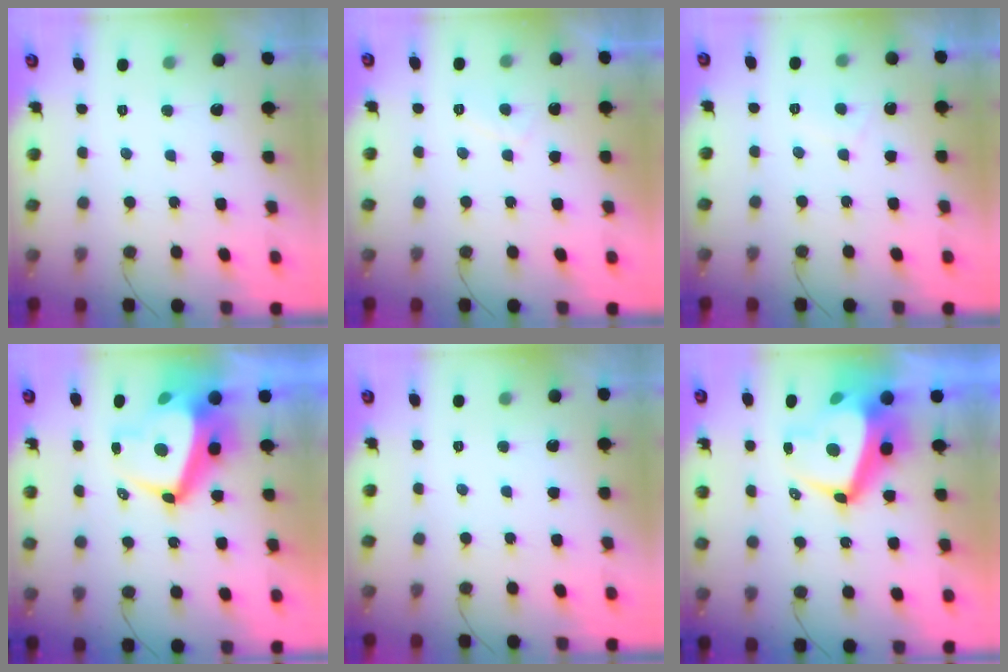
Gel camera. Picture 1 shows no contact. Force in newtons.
{"total": 1.9, "press": 1.7, "slide": 0.8}
{"total": 2.6, "press": 2.5, "slide": 0.6}
{"total": 12.1, "press": 12.0, "slide": 1.6}
{"total": 0.0}
{"total": 12.1, "press": 12.0, "slide": 1.6}